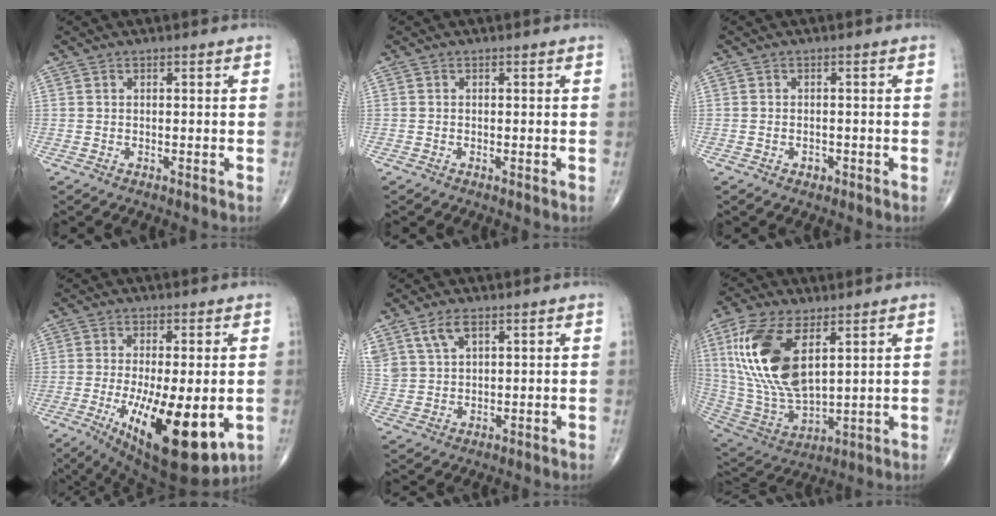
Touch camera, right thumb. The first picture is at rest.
{"total": 0.0}
{"total": 1.4, "force": [-0.7, 1.0, 0.6], "torque": [-0.008, 0.005, -0.007]}
{"total": 18.4, "force": [-5.0, 6.3, 16.5], "torque": [-0.254, -0.026, -0.058]}
{"total": 6.1, "force": [3.5, 3.2, 3.9], "torque": [-0.079, -0.006, 0.079]}
{"total": 19.8, "force": [6.7, 9.5, 16.0], "torque": [-0.326, -0.027, 0.135]}